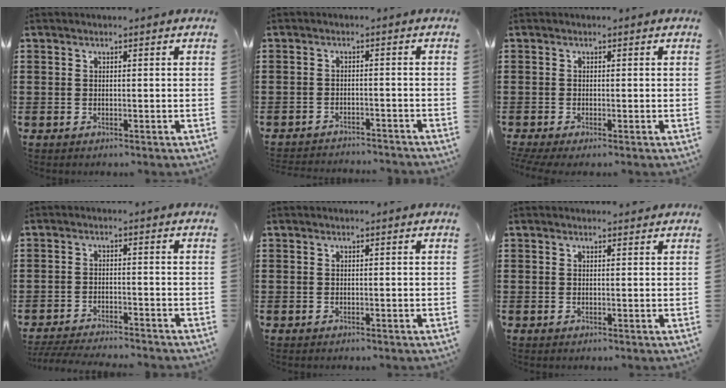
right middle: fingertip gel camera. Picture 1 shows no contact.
{"total": 2.4, "force": [-2.4, 0.0, 0.1], "torque": [-0.006, 0.000, -0.050]}
{"total": 0.5, "force": [-0.3, 0.0, 0.4], "torque": [-0.008, -0.005, -0.005]}
{"total": 3.6, "force": [-3.6, 0.0, 0.7], "torque": [-0.018, -0.004, -0.076]}
{"total": 0.0}
{"total": 0.6, "force": [0.6, 0.2, 0.1], "torque": [0.004, -0.002, 0.009]}